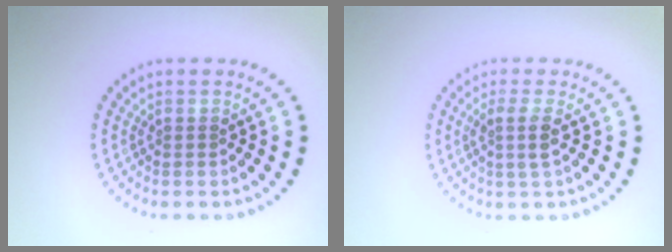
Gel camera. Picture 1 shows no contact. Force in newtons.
{"total": 1.9, "press": 1.6, "slide": 1.1}